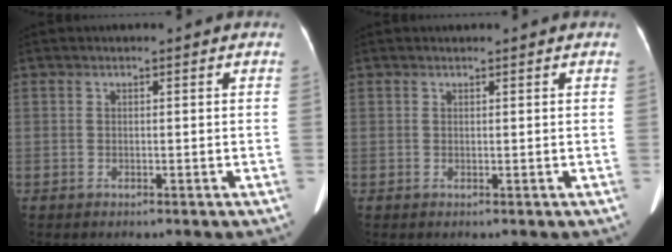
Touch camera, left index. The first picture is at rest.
{"total": 0.0}